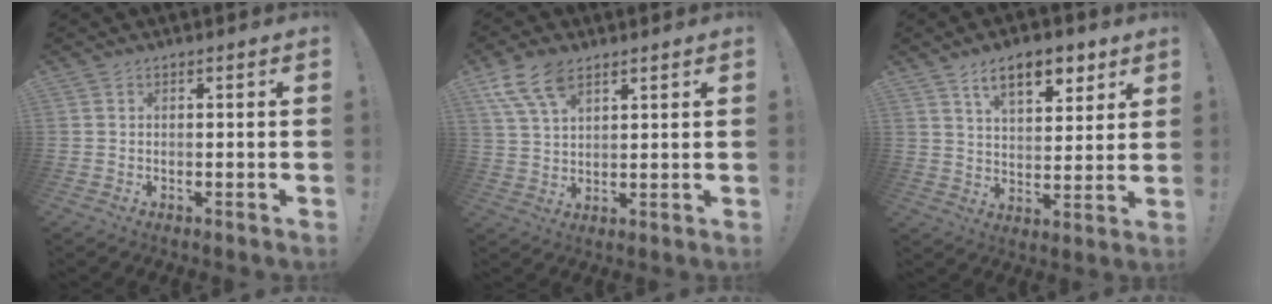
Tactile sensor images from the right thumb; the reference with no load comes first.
{"total": 9.8, "force": [6.0, 4.9, 5.9], "torque": [-0.118, -0.013, 0.119]}
{"total": 12.0, "force": [7.1, 5.5, 7.9], "torque": [-0.120, -0.024, 0.125]}